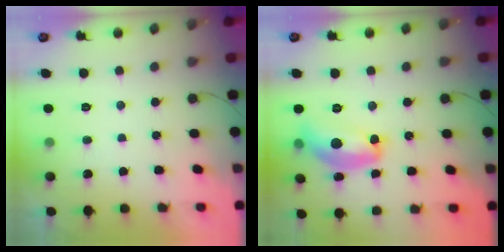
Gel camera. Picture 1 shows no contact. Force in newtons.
{"total": 14.9, "press": 14.9, "slide": 0.7}